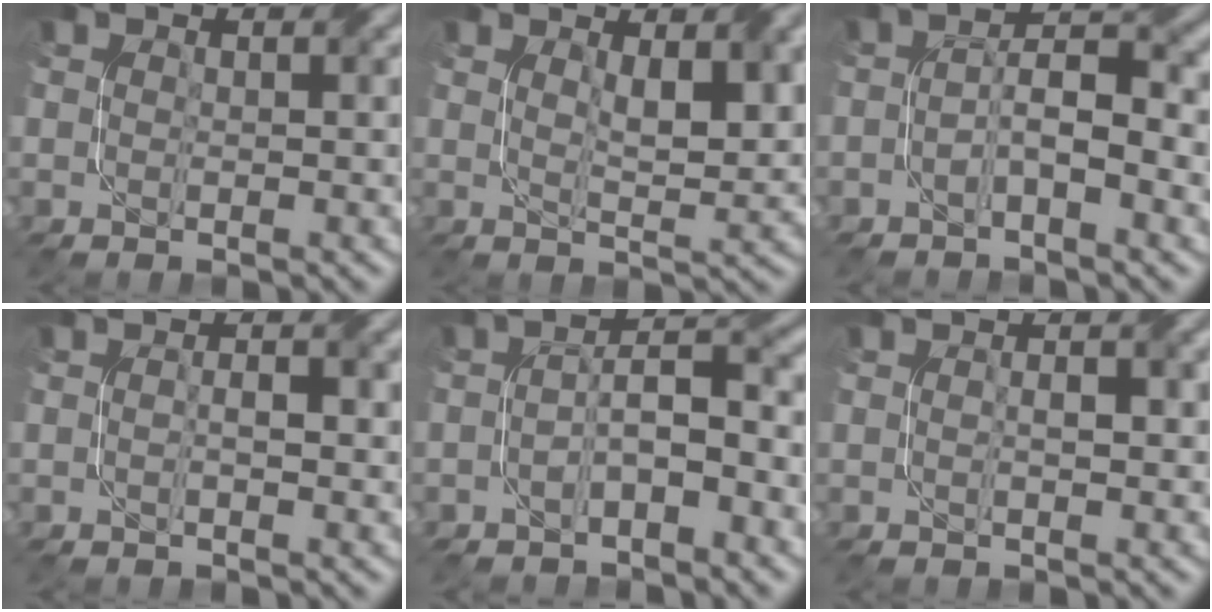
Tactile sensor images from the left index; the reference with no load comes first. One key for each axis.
{"total": 4.8, "fx": 1.8, "fy": 1.4, "fz": 4.2, "tx": -0.072, "ty": -0.003, "tz": 0.035}
{"total": 4.3, "fx": -1.3, "fy": 1.3, "fz": 3.9, "tx": -0.071, "ty": 0.014, "tz": -0.028}
{"total": 1.8, "fx": -0.2, "fy": 0.5, "fz": 1.7, "tx": -0.031, "ty": 0.003, "tz": -0.003}
{"total": 3.8, "fx": -1.5, "fy": 1.1, "fz": 3.3, "tx": -0.062, "ty": 0.015, "tz": -0.031}
{"total": 1.6, "fx": 0.0, "fy": 0.5, "fz": 1.5, "tx": -0.027, "ty": 0.003, "tz": 0.000}